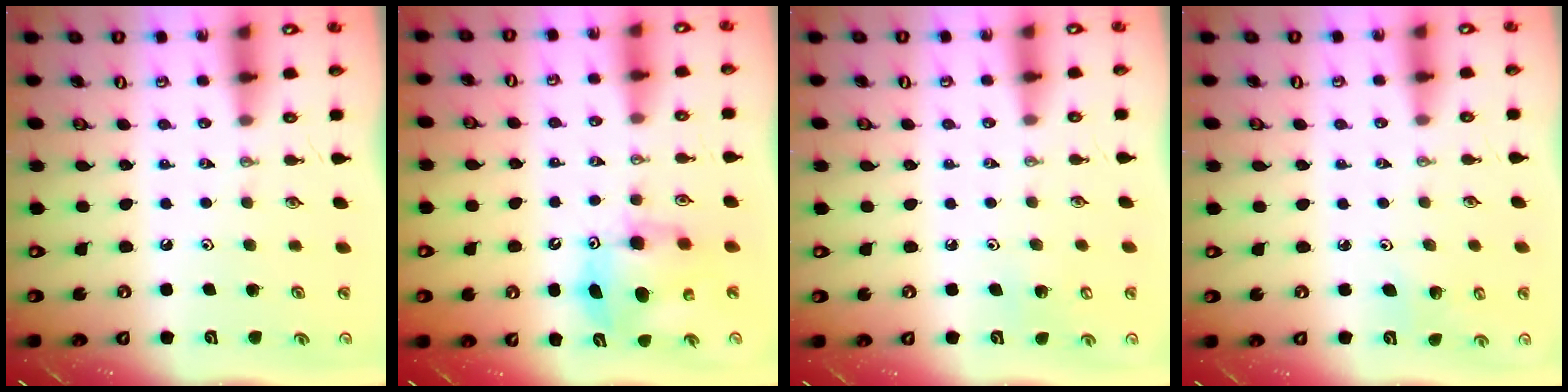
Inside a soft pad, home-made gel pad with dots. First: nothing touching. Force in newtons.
{"total": 9.0, "press": 9.0, "slide": 0.5}
{"total": 4.5, "press": 4.4, "slide": 0.3}
{"total": 2.8, "press": 2.8, "slide": 0.3}